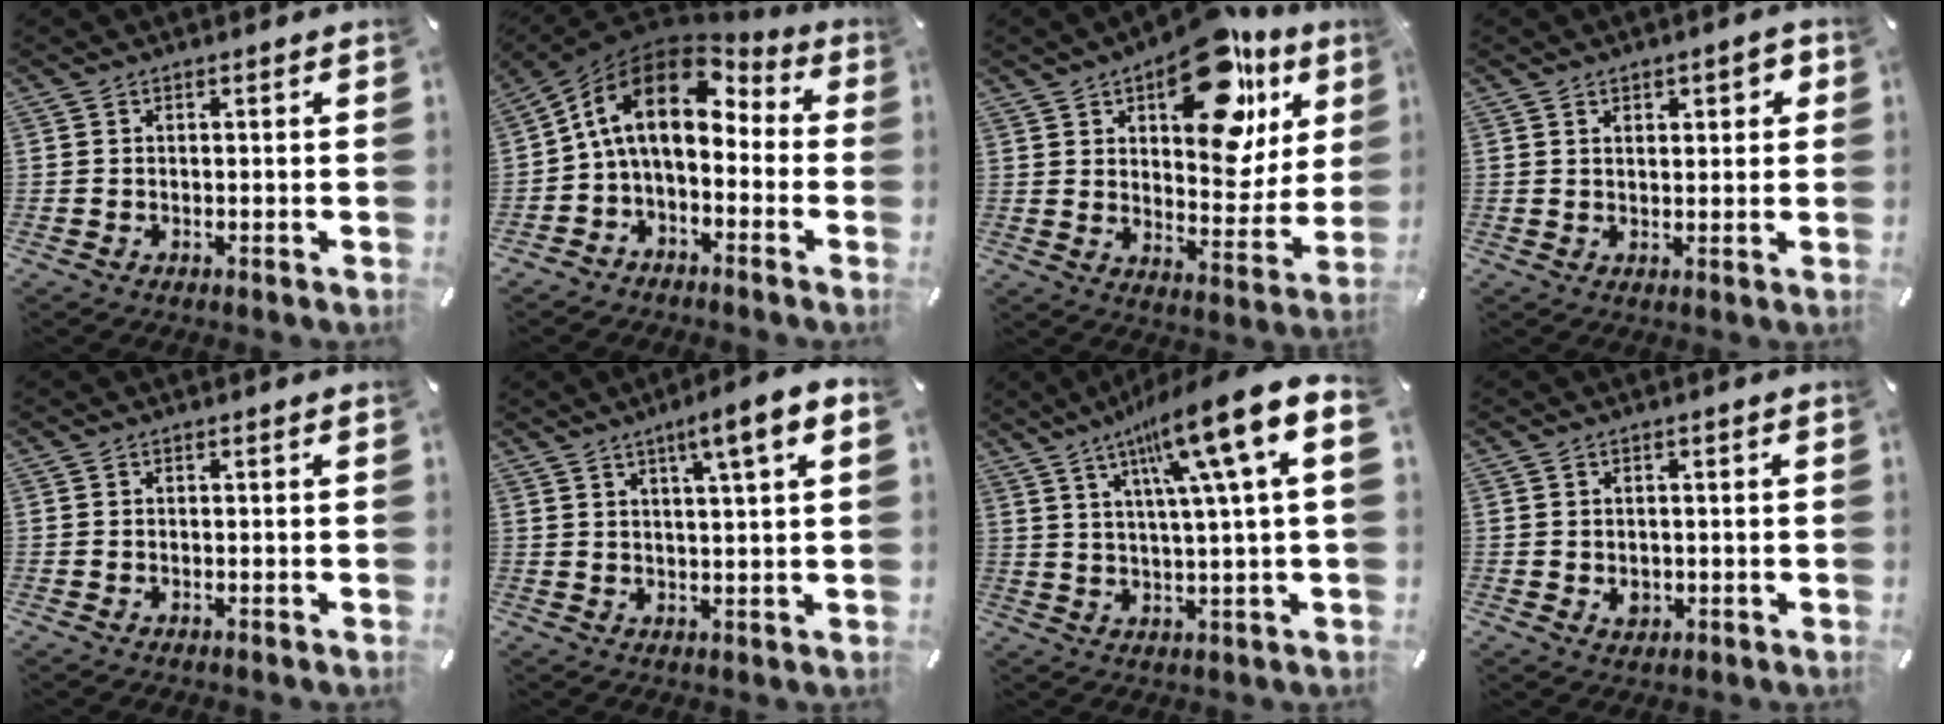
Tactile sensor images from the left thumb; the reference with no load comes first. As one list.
[{"total": 13.2, "force": [1.8, 8.7, 9.8], "torque": [-0.196, -0.002, 0.023]}, {"total": 24.3, "force": [13.4, 12.8, 15.8], "torque": [-0.205, -0.082, 0.222]}, {"total": 2.9, "force": [1.2, 1.7, 2.1], "torque": [-0.025, 0.000, 0.014]}, {"total": 0.0}, {"total": 7.6, "force": [4.0, 0.5, 6.4], "torque": [-0.106, -0.016, 0.062]}, {"total": 15.9, "force": [7.4, 1.7, 14.0], "torque": [-0.242, -0.030, 0.108]}, {"total": 2.6, "force": [-0.3, 2.4, 1.0], "torque": [-0.010, 0.001, -0.006]}]